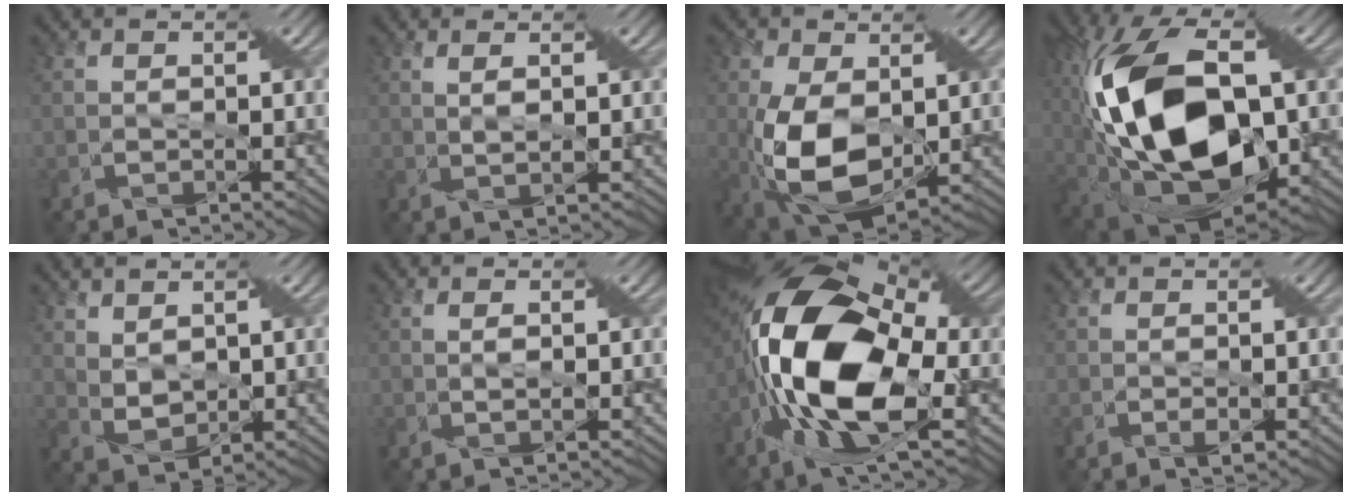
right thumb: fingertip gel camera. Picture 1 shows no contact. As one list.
[{"total": 2.7, "force": [1.1, 0.0, 2.5], "torque": [-0.049, 0.006, 0.026]}, {"total": 11.9, "force": [-0.9, 6.8, 9.7], "torque": [-0.211, -0.016, -0.013]}, {"total": 19.8, "force": [0.4, 10.9, 16.6], "torque": [-0.372, -0.007, 0.012]}, {"total": 3.8, "force": [2.2, 2.1, 2.3], "torque": [-0.068, -0.002, 0.047]}, {"total": 2.1, "force": [0.5, 0.2, 2.0], "torque": [-0.034, 0.004, 0.014]}, {"total": 17.4, "force": [-3.5, 8.3, 14.9], "torque": [-0.323, -0.009, -0.067]}, {"total": 1.2, "force": [-0.3, 0.5, 1.1], "torque": [-0.020, -0.004, -0.005]}]